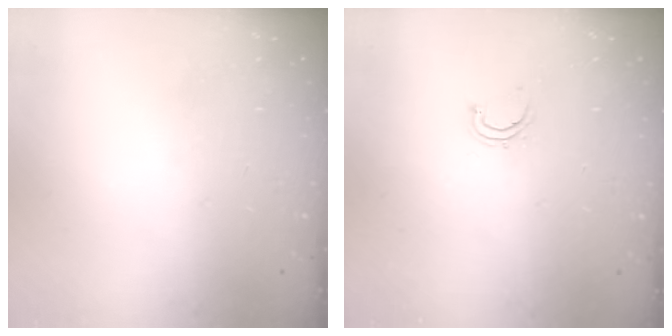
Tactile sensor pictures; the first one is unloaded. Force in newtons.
{"total": 3.7, "press": 3.5, "slide": 1.2}